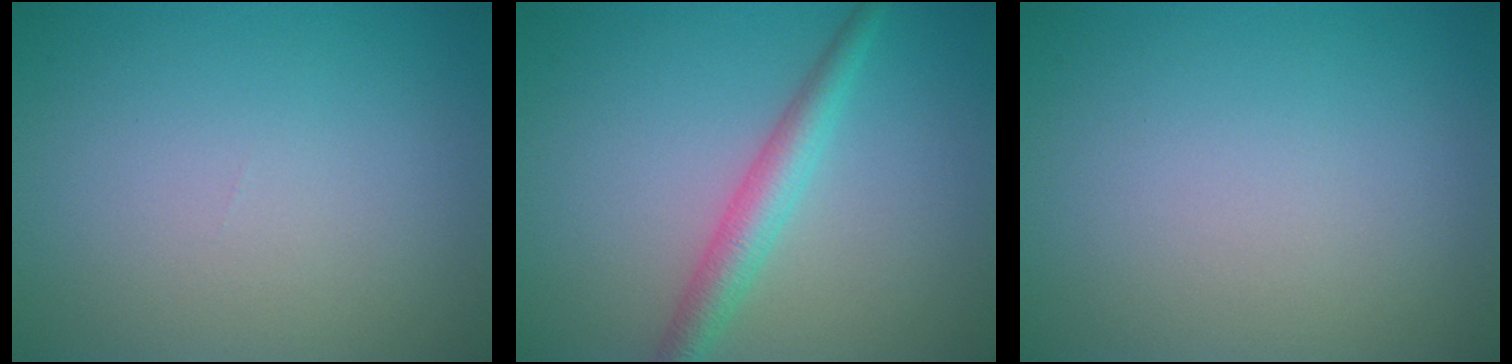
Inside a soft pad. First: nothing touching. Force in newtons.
{"total": 3.1, "press": 3.1, "slide": 0.1}
{"total": 0.0}